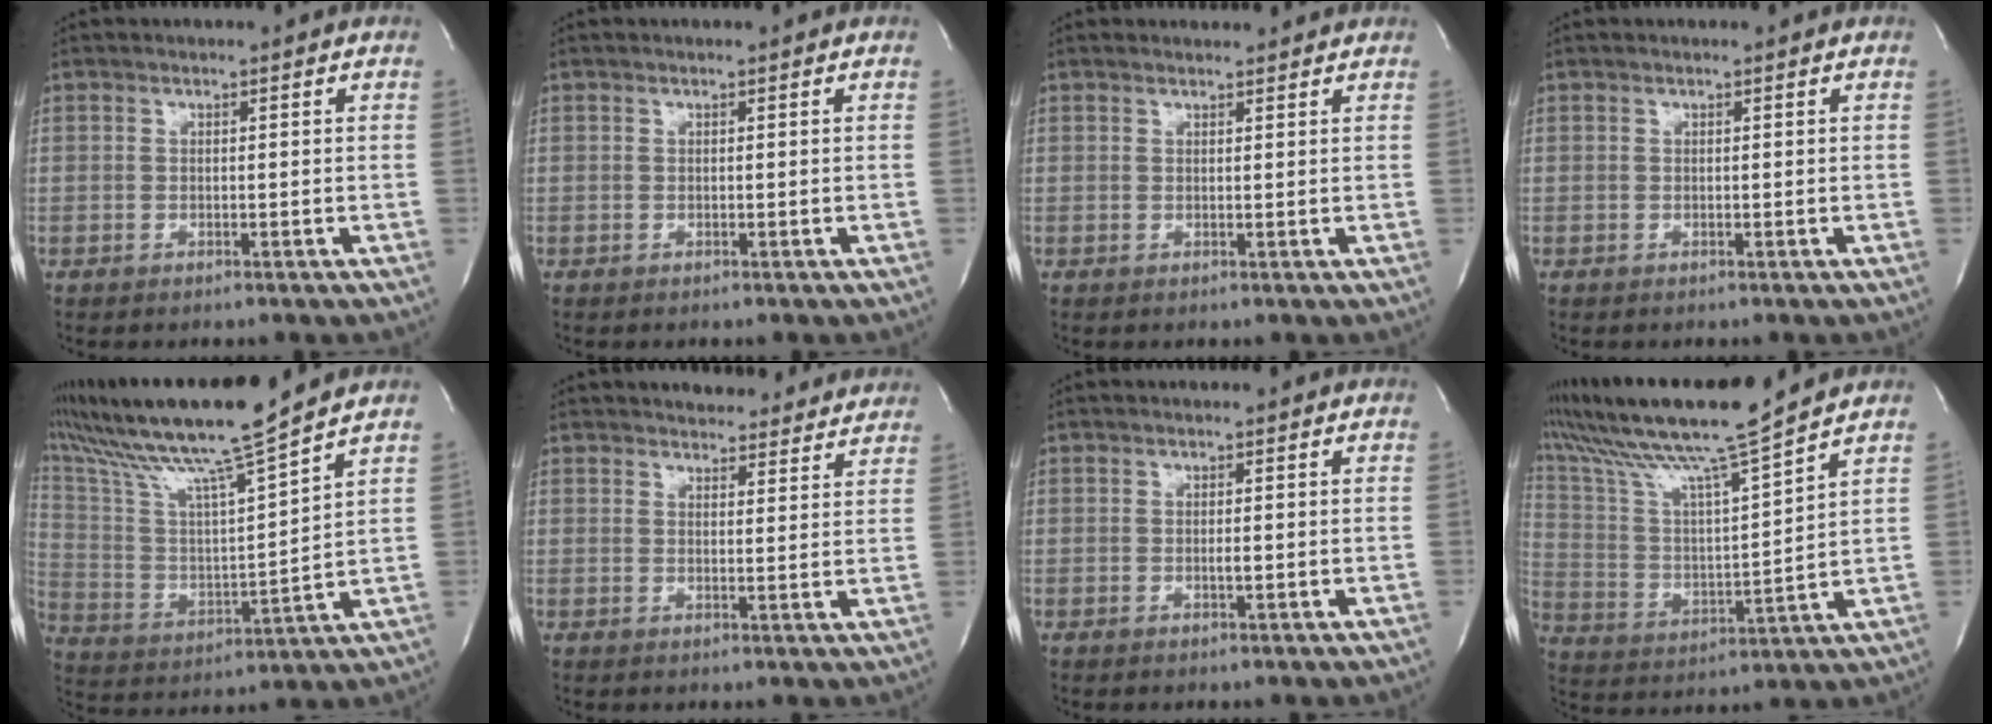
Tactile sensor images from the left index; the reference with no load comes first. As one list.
[{"total": 0.0}, {"total": 2.6, "force": [2.6, 0.5, 0.2], "torque": [-0.013, 0.011, 0.031]}, {"total": 0.0}, {"total": 18.9, "force": [15.5, -1.2, 10.7], "torque": [-0.209, -0.001, 0.277]}, {"total": 12.1, "force": [11.3, 3.1, 2.9], "torque": [-0.015, 0.000, 0.127]}, {"total": 0.7, "force": [0.0, 0.1, 0.7], "torque": [-0.016, -0.002, 0.000]}, {"total": 17.4, "force": [14.6, -1.2, 9.4], "torque": [-0.184, 0.005, 0.259]}]